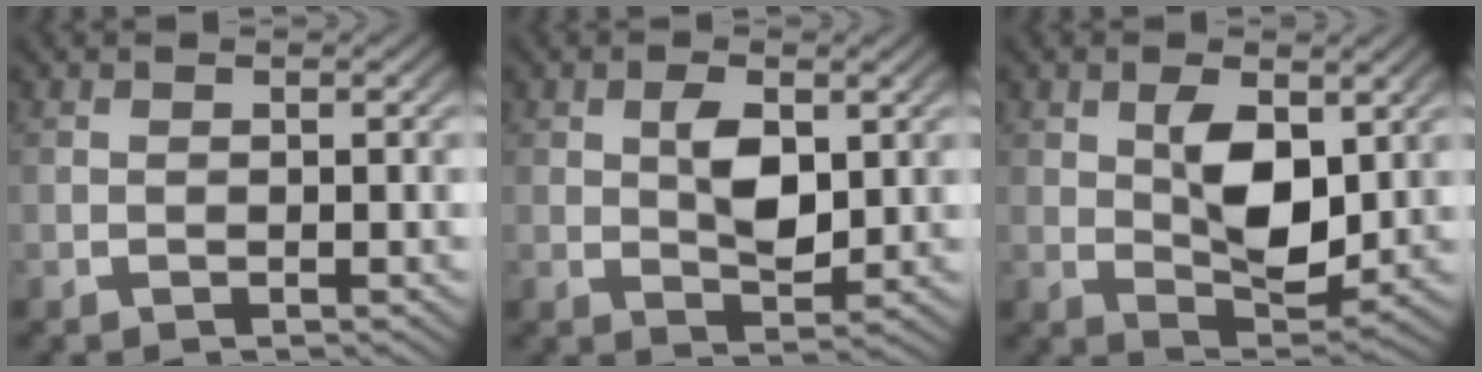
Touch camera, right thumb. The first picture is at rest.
{"total": 3.4, "force": [0.6, 1.9, 2.8], "torque": [-0.051, -0.011, 0.018]}
{"total": 5.4, "force": [0.7, 2.9, 4.5], "torque": [-0.082, -0.024, 0.022]}